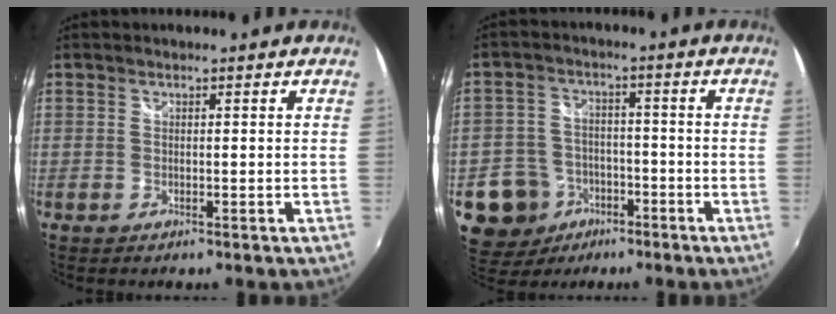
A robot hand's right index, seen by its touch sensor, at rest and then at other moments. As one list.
[{"total": 10.3, "force": [-4.7, 8.9, 2.1], "torque": [-0.073, 0.026, -0.065]}]